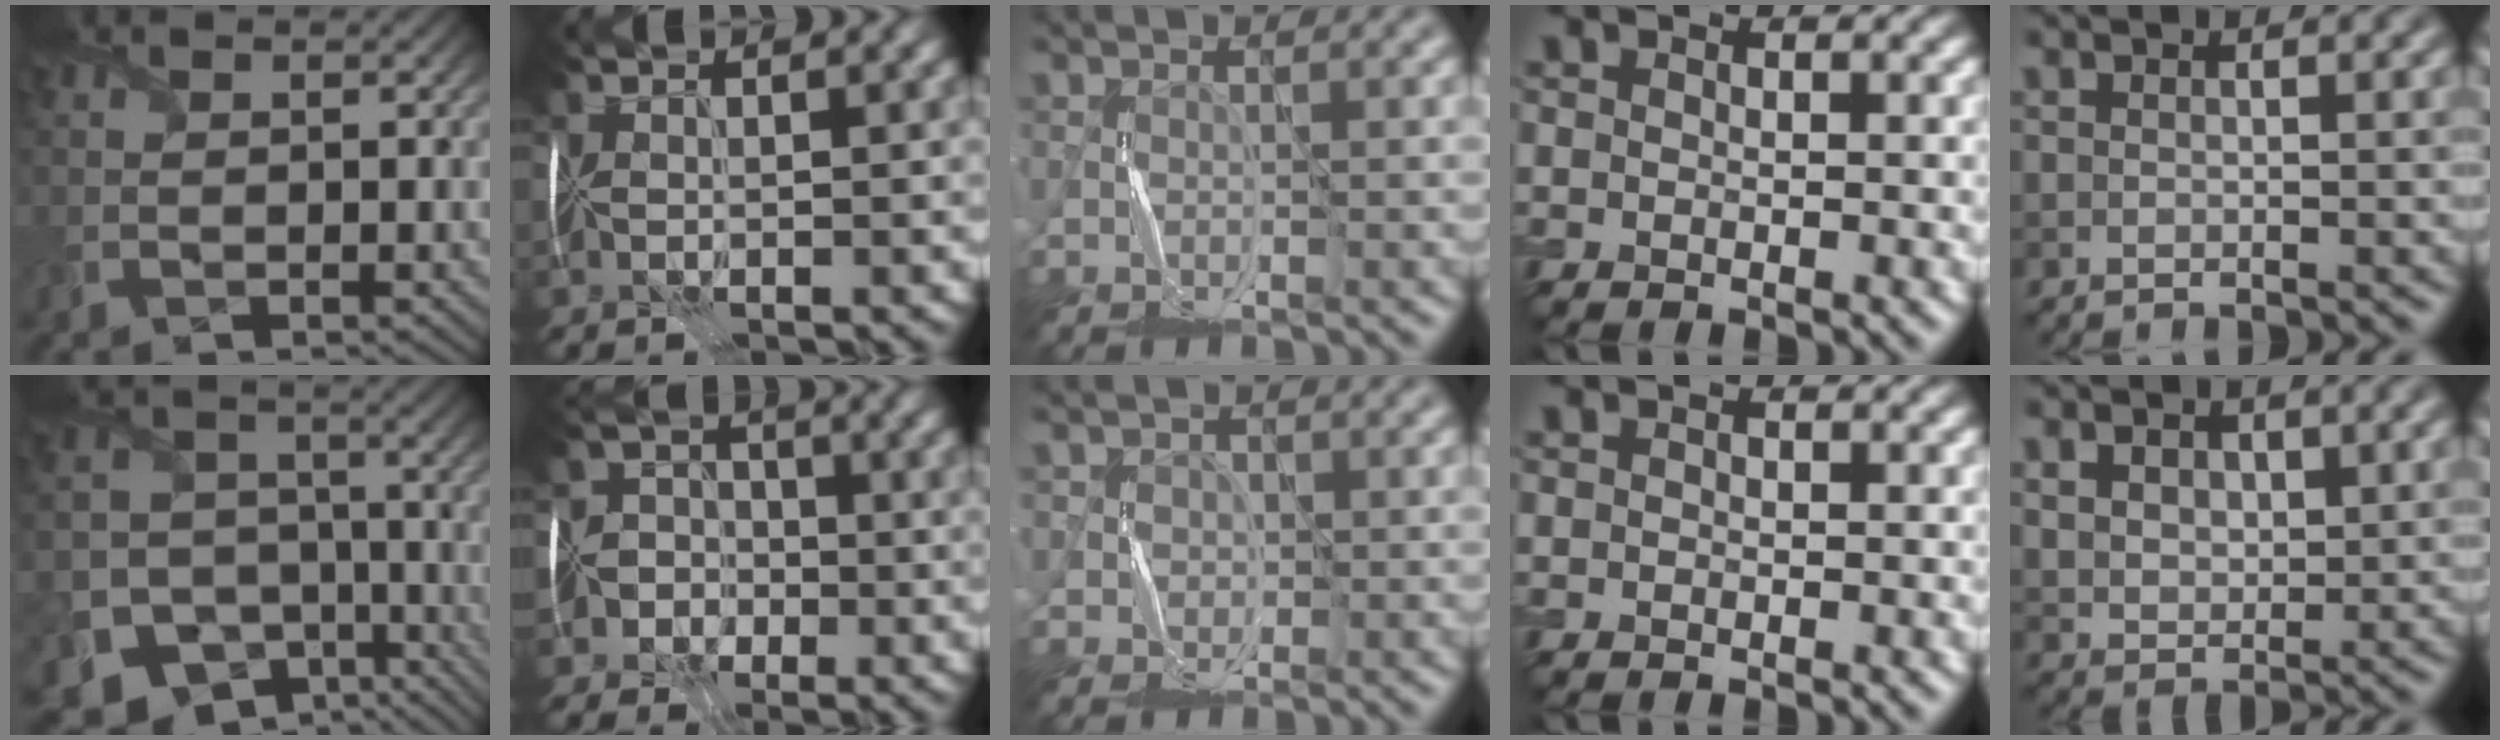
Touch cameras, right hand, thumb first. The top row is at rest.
{"thumb": {"total": 17.7, "force": [-11.2, 12.5, 5.5], "torque": [-0.157, -0.060, -0.156]}, "index": {"total": 5.7, "force": [-3.2, 4.7, 0.6], "torque": [0.020, 0.001, -0.084]}, "middle": {"total": 2.2, "force": [0.7, 2.0, 0.2], "torque": [-0.011, 0.002, 0.018]}, "little": {"total": 3.6, "force": [1.5, 2.4, 2.1], "torque": [-0.043, 0.002, 0.024]}}